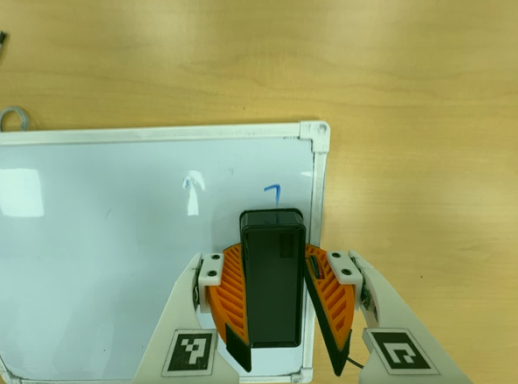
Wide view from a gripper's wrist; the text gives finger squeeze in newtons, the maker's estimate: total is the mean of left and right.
{"total": 10.8, "left": 12.7, "right": 9.0}